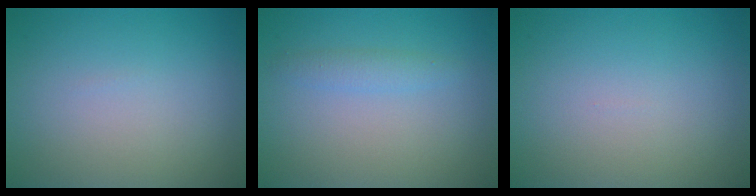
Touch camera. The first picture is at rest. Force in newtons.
{"total": 1.5, "press": 1.4, "slide": 0.1}
{"total": 0.0}